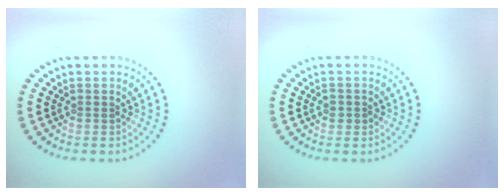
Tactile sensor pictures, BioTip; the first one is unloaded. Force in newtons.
{"total": 0.9, "press": 0.9, "slide": 0.1}